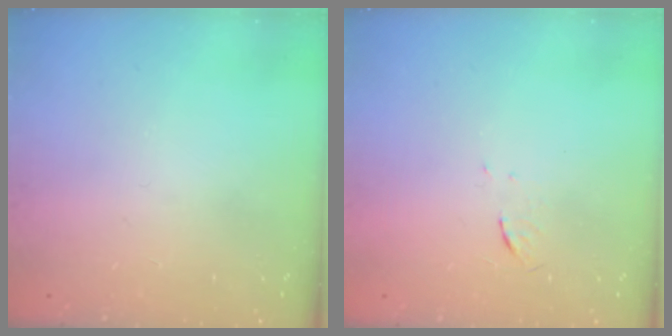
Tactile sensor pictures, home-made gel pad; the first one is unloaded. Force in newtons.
{"total": 3.2, "press": 3.0, "slide": 1.3}